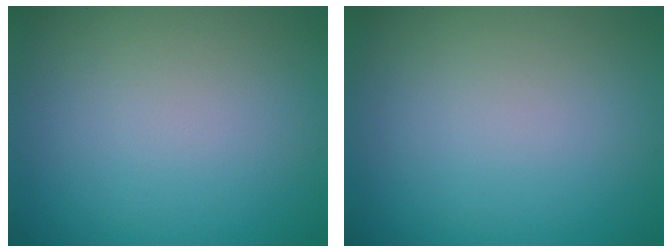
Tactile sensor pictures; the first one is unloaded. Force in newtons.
{"total": 0.0}